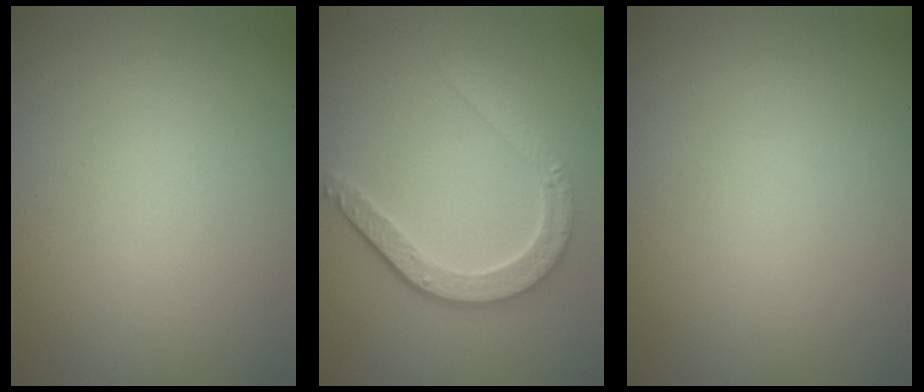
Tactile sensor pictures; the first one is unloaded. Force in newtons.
{"total": 4.7, "press": 3.6, "slide": 2.9}
{"total": 0.0}